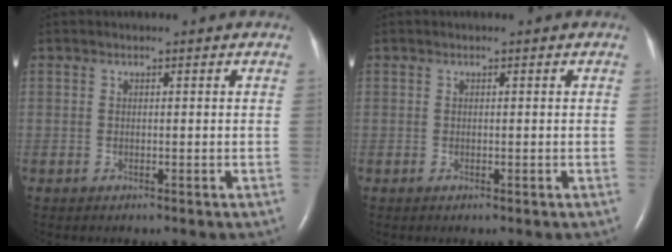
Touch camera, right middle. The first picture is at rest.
{"total": 0.0}